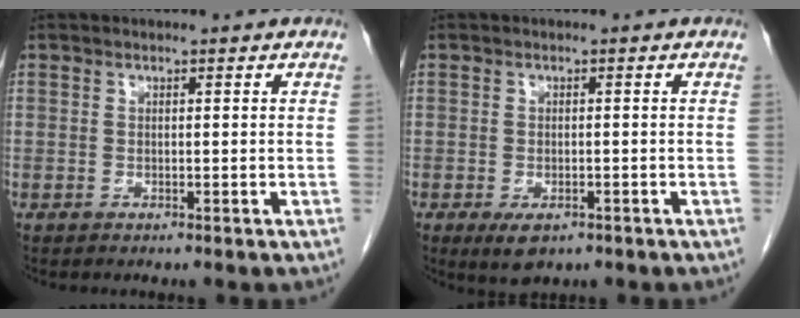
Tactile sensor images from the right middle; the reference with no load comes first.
{"total": 3.7, "force": [-2.0, 1.8, 2.6], "torque": [-0.043, -0.005, -0.024]}